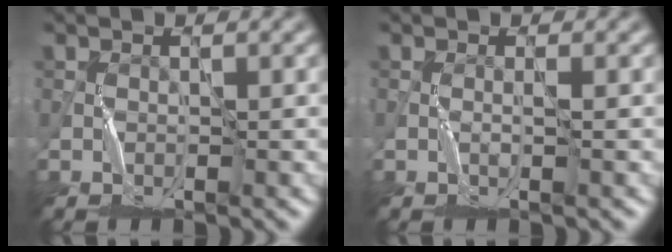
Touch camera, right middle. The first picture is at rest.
{"total": 0.6, "force": [0.0, -0.6, -0.2], "torque": [-0.002, 0.001, 0.000]}